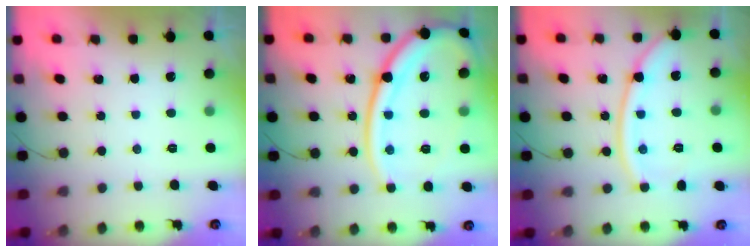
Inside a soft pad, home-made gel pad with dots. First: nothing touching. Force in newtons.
{"total": 21.5, "press": 21.4, "slide": 2.5}
{"total": 12.4, "press": 12.4, "slide": 0.9}